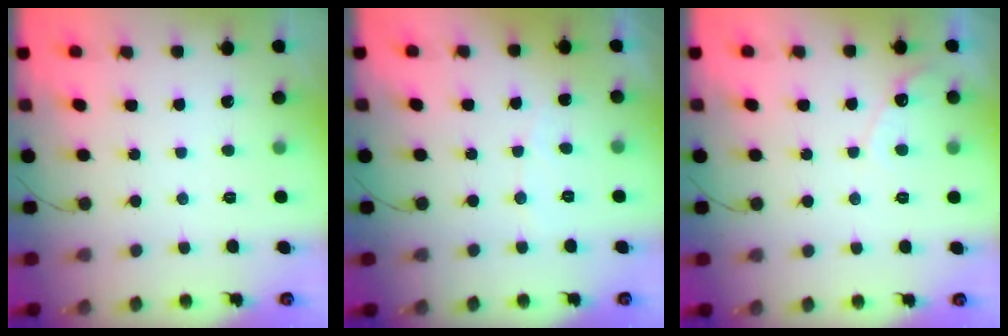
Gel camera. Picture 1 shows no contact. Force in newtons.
{"total": 2.8, "press": 2.8, "slide": 0.2}
{"total": 4.5, "press": 4.5, "slide": 0.3}